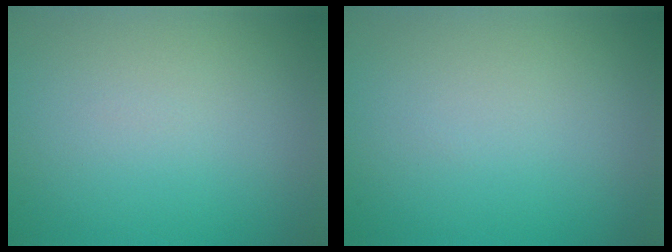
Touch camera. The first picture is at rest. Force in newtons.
{"total": 0.0}